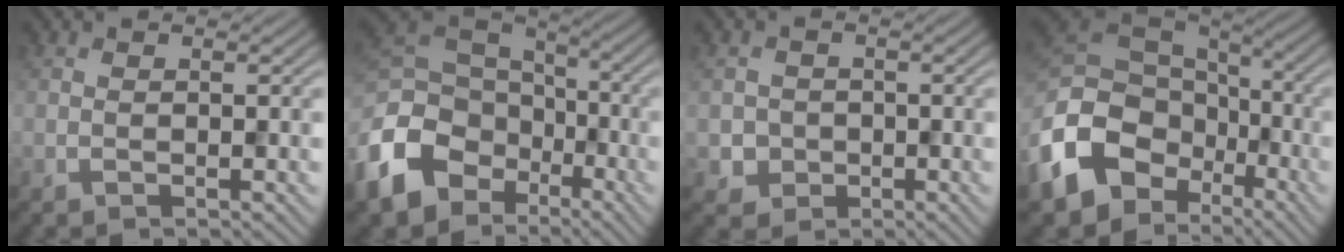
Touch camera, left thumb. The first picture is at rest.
{"total": 15.8, "force": [-7.4, 11.3, 8.2], "torque": [-0.246, -0.046, -0.144]}
{"total": 2.7, "force": [-0.7, 2.6, 0.5], "torque": [-0.010, -0.006, -0.018]}
{"total": 15.9, "force": [-7.1, 11.3, 8.5], "torque": [-0.229, -0.040, -0.137]}